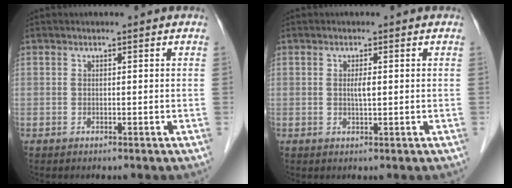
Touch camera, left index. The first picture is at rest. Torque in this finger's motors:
{"motor_torque": [0.28, 0.14, 0.04, 0.01]}